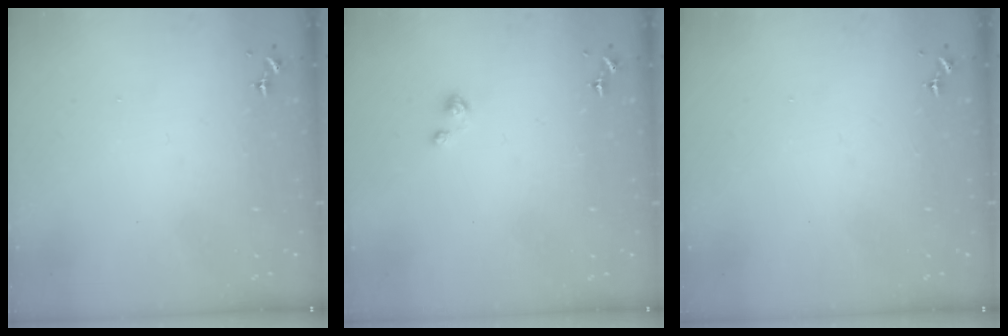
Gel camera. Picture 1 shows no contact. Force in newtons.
{"total": 3.5, "press": 3.4, "slide": 0.4}
{"total": 0.0}